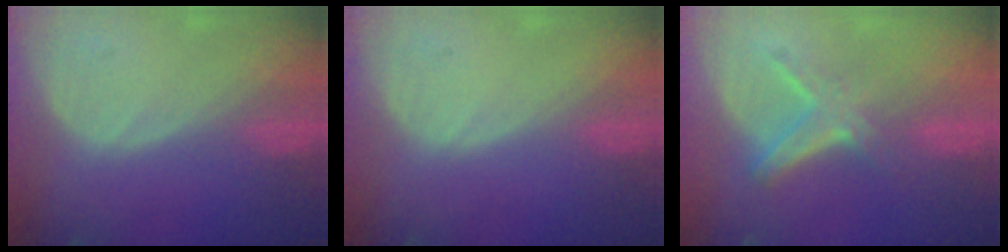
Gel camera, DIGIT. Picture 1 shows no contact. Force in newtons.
{"total": 0.0}
{"total": 6.1, "press": 5.2, "slide": 3.2}